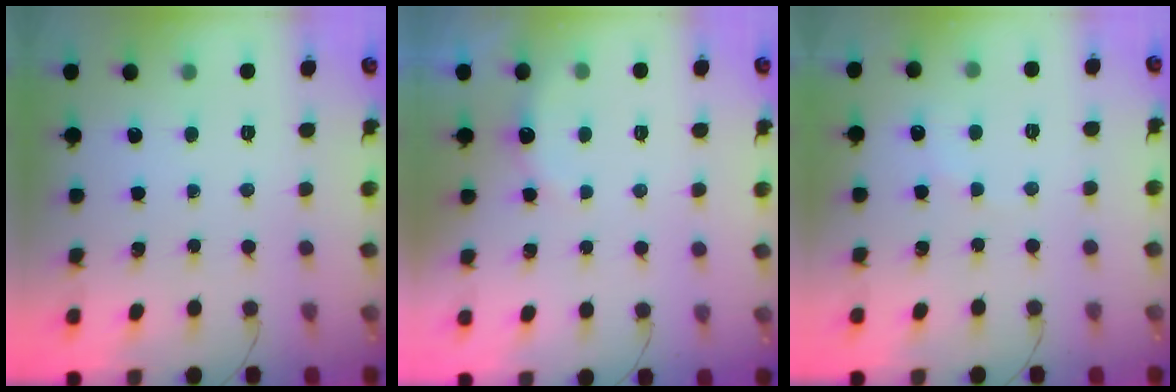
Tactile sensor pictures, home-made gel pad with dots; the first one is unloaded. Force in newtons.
{"total": 3.0, "press": 2.9, "slide": 0.9}
{"total": 3.4, "press": 3.2, "slide": 1.0}